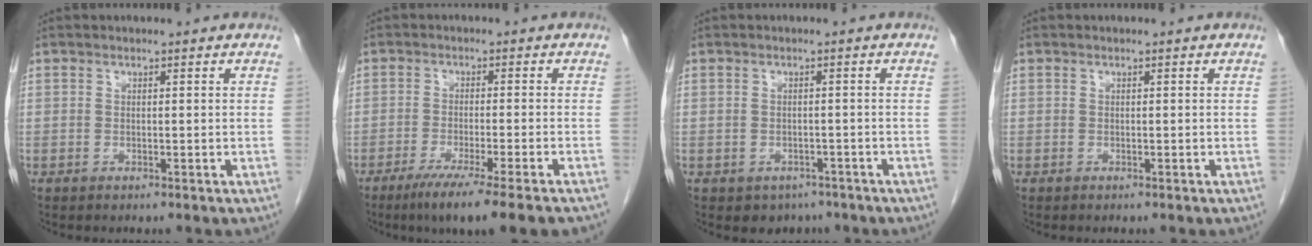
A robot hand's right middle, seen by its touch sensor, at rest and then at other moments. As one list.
[{"total": 10.5, "force": [-7.8, -0.8, 7.1], "torque": [-0.094, -0.027, -0.115]}, {"total": 3.3, "force": [-2.3, 2.3, 0.5], "torque": [-0.004, 0.007, -0.026]}, {"total": 0.0}]